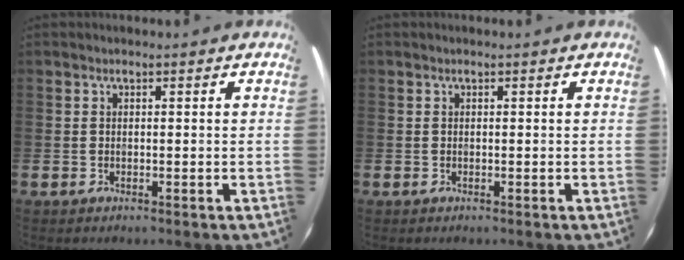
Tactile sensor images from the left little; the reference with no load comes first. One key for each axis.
{"total": 0.0}